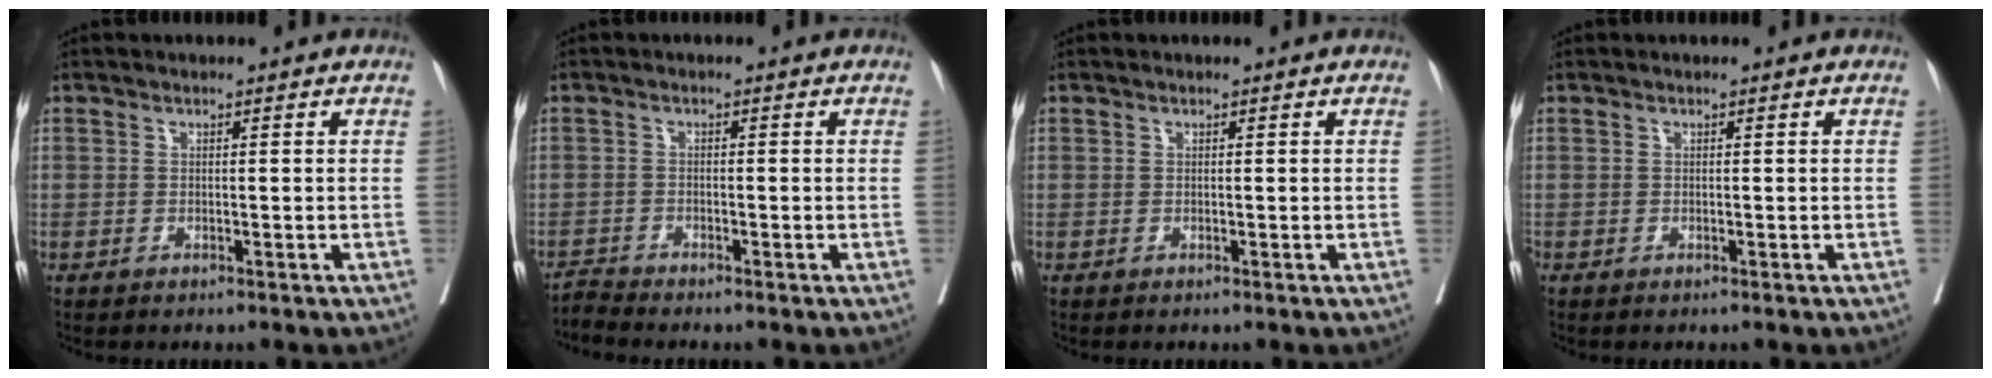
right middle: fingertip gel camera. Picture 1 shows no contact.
{"total": 2.1, "force": [-1.9, -0.9, -0.4], "torque": [0.003, -0.014, -0.039]}
{"total": 0.0}
{"total": 0.0}